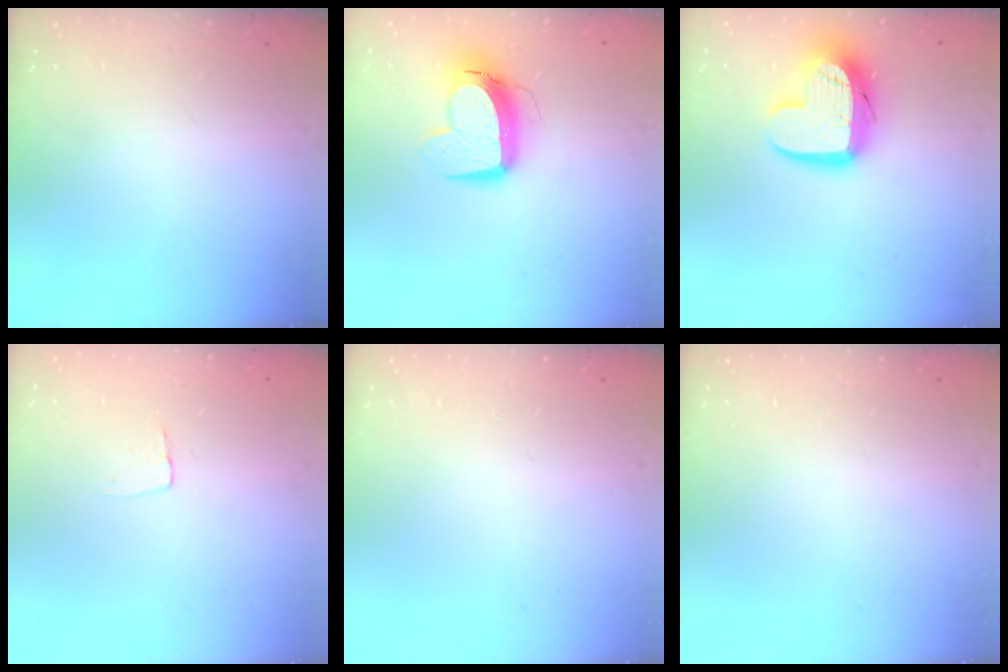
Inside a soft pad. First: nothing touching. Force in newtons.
{"total": 11.5, "press": 11.4, "slide": 1.2}
{"total": 15.1, "press": 15.0, "slide": 1.2}
{"total": 3.4, "press": 3.4, "slide": 0.2}
{"total": 0.0}
{"total": 0.0}